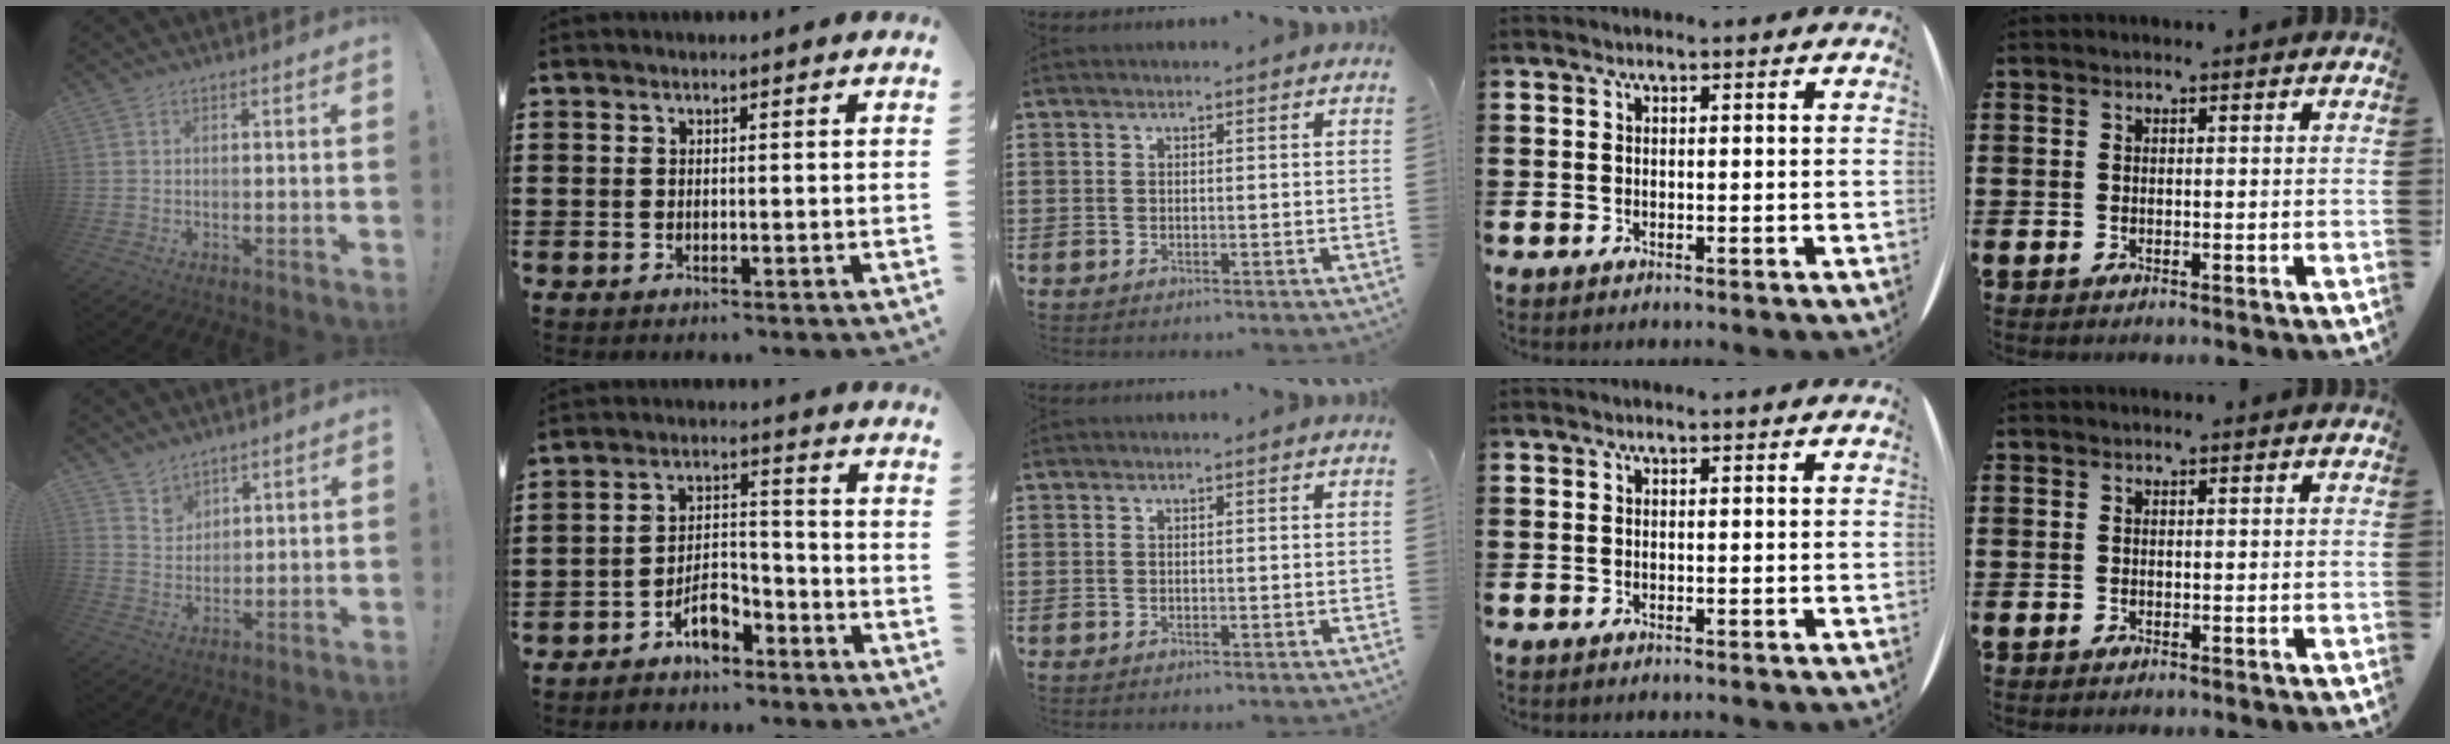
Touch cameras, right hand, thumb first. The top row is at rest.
{"thumb": {"total": 4.7, "force": [4.0, 2.5, 0.2], "torque": [-0.003, -0.034, 0.076]}, "index": {"total": 5.6, "force": [-4.2, 2.5, 2.8], "torque": [-0.052, 0.017, -0.080]}}